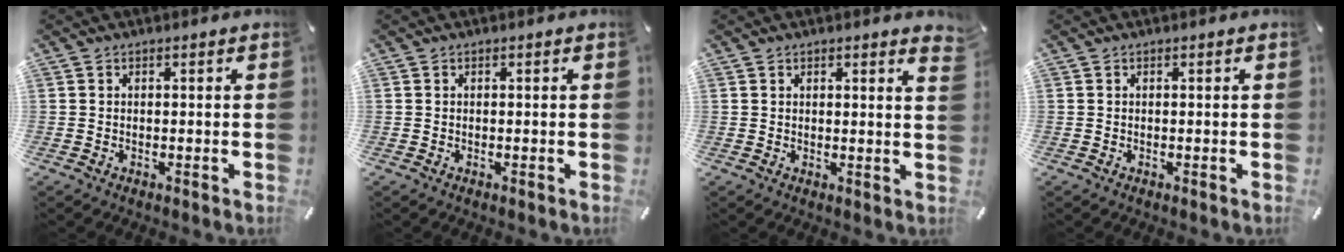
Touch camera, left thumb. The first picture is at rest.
{"total": 0.0}
{"total": 1.7, "force": [1.2, 0.3, 1.1], "torque": [-0.016, -0.002, 0.020]}
{"total": 0.0}